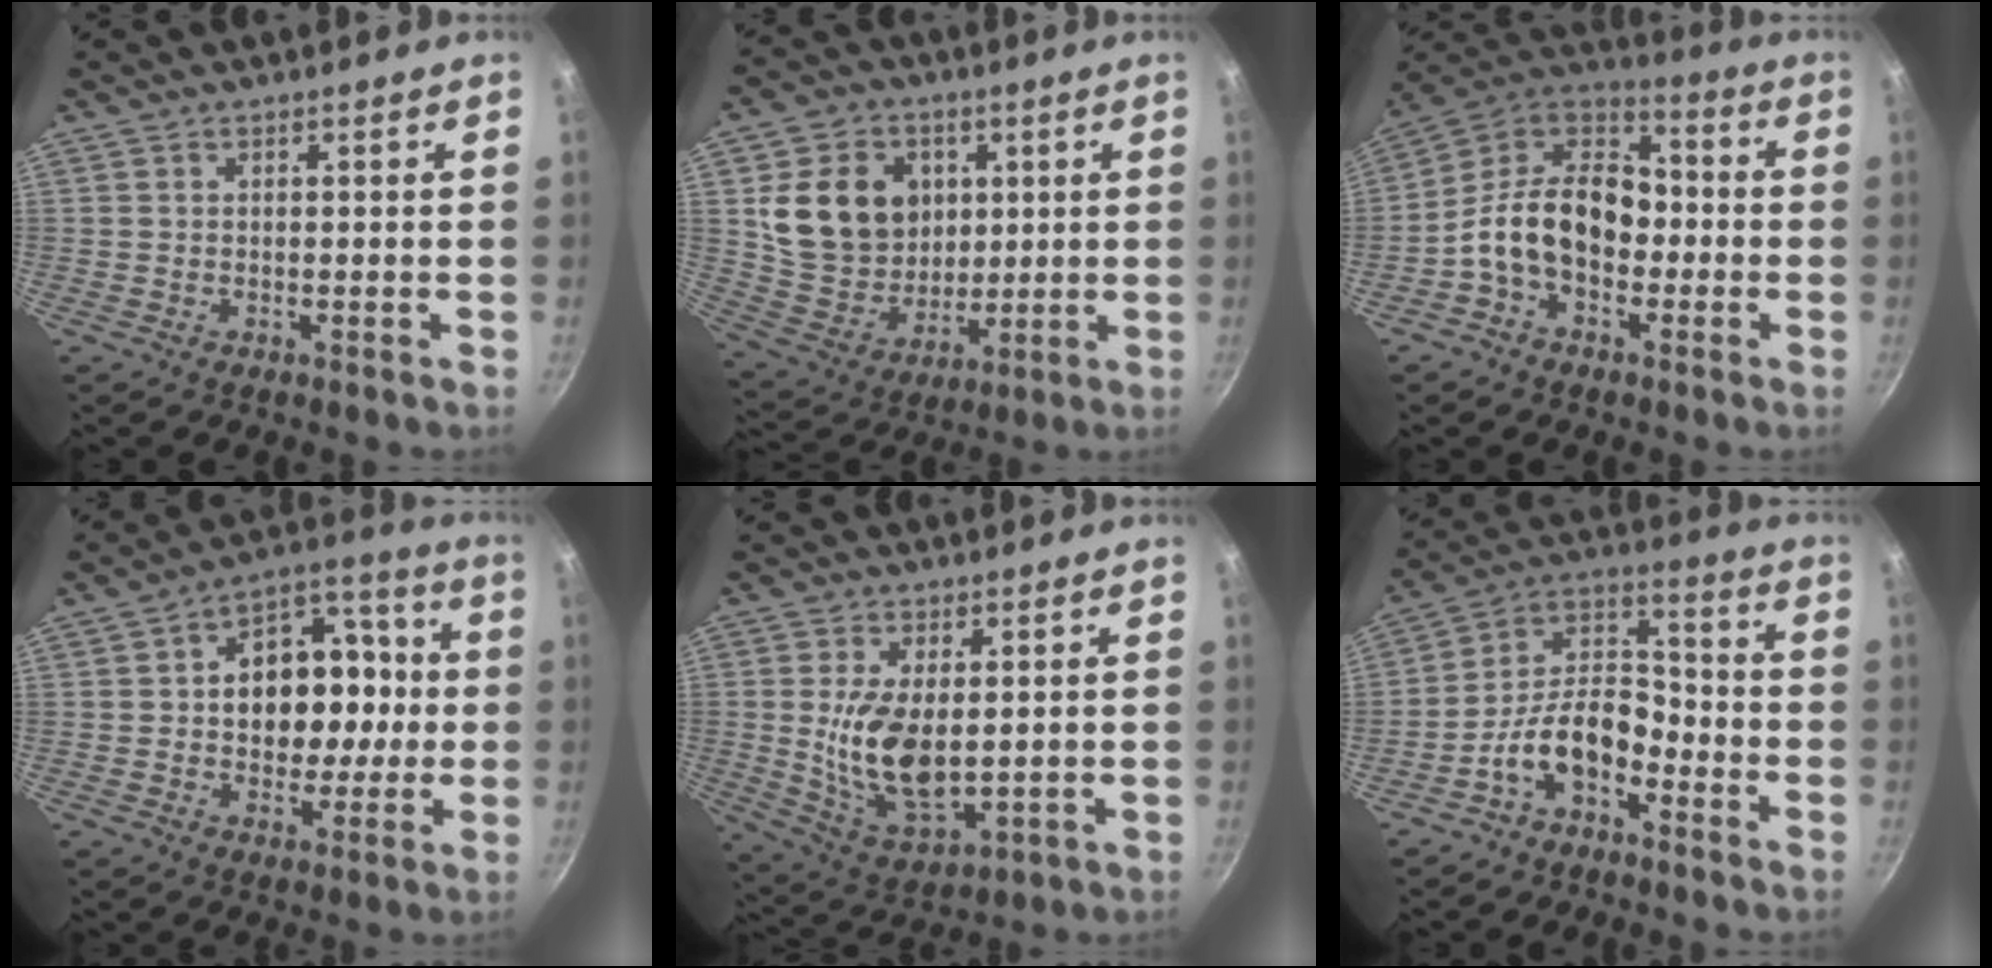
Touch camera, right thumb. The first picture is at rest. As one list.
[{"total": 16.9, "force": [3.7, 13.8, 9.0], "torque": [-0.132, -0.013, 0.077]}, {"total": 16.2, "force": [-2.9, 11.2, 11.3], "torque": [-0.158, 0.052, -0.074]}, {"total": 15.8, "force": [0.1, 11.7, 10.6], "torque": [-0.112, 0.030, -0.006]}, {"total": 12.4, "force": [0.8, 6.6, 10.4], "torque": [-0.188, -0.018, 0.029]}, {"total": 11.7, "force": [-6.1, 6.5, 7.6], "torque": [-0.115, 0.074, -0.127]}]